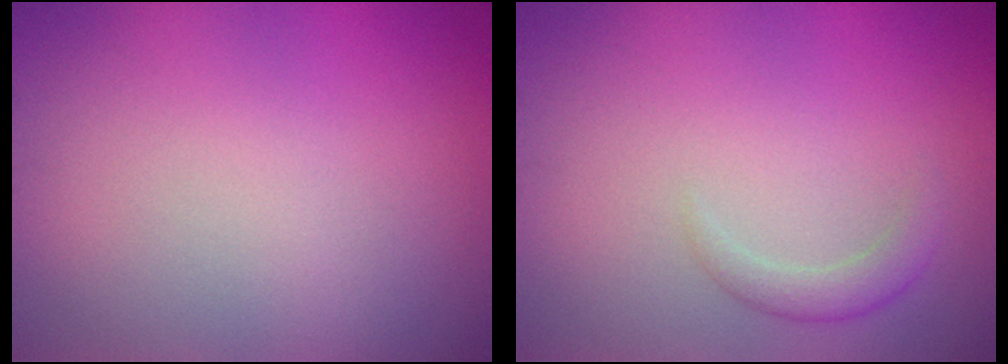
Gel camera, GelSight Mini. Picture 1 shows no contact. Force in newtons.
{"total": 1.5, "press": 1.5, "slide": 0.1}